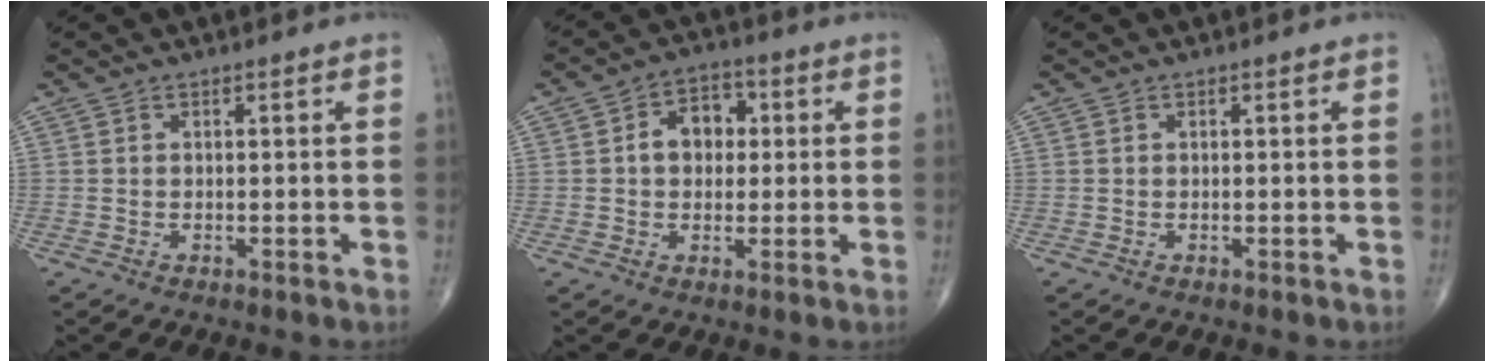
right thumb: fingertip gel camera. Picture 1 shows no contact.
{"total": 7.1, "force": [0.9, 5.3, 4.7], "torque": [-0.047, 0.016, 0.006]}
{"total": 0.0}